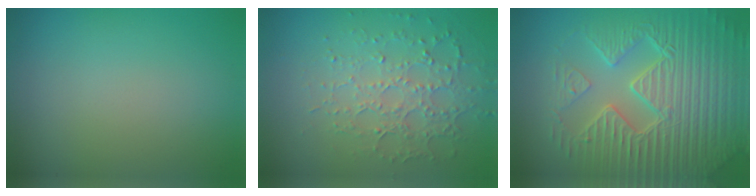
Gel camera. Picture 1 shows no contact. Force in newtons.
{"total": 3.8, "press": 3.4, "slide": 1.7}
{"total": 8.9, "press": 6.4, "slide": 6.1}